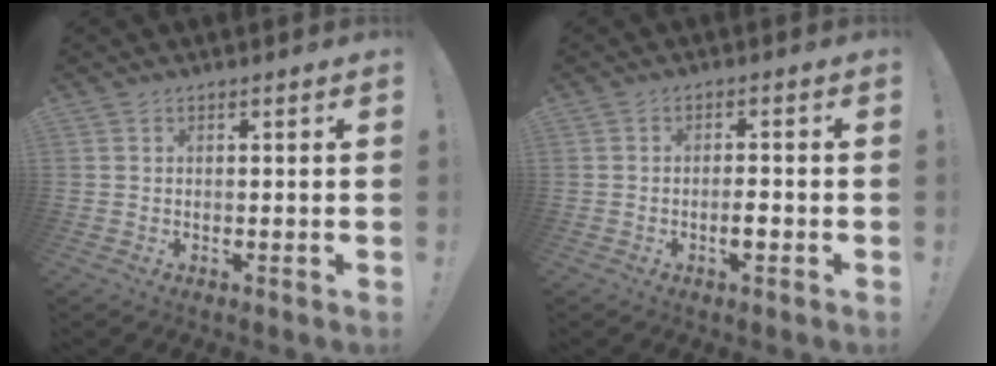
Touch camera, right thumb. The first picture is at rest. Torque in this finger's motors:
{"motor_torque": [1.26, 0.68, 0.13, -0.24, 0.02]}